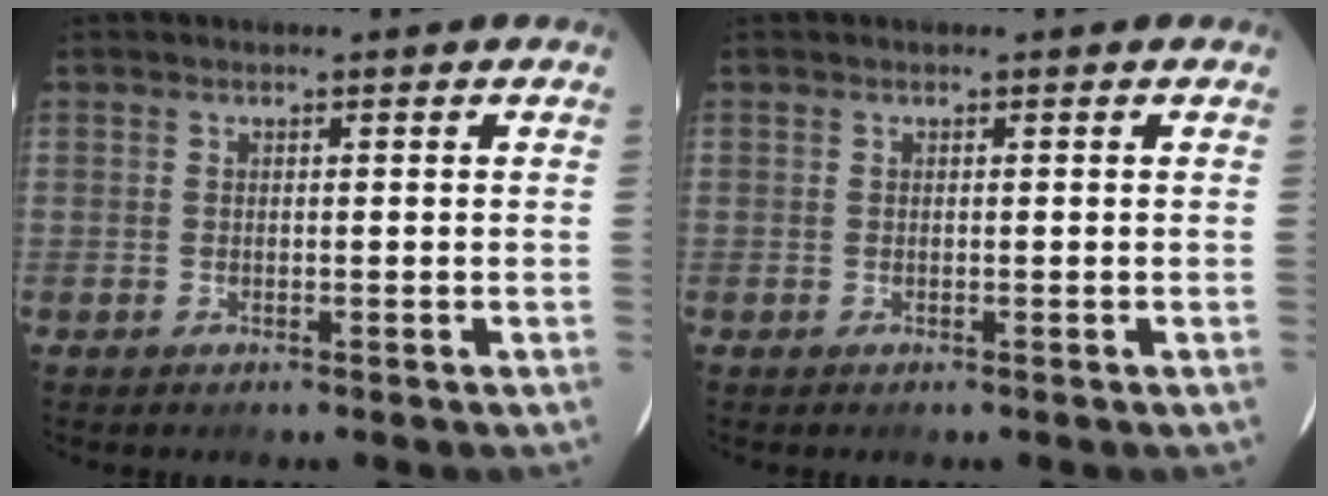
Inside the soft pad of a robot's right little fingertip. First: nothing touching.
{"total": 0.0}